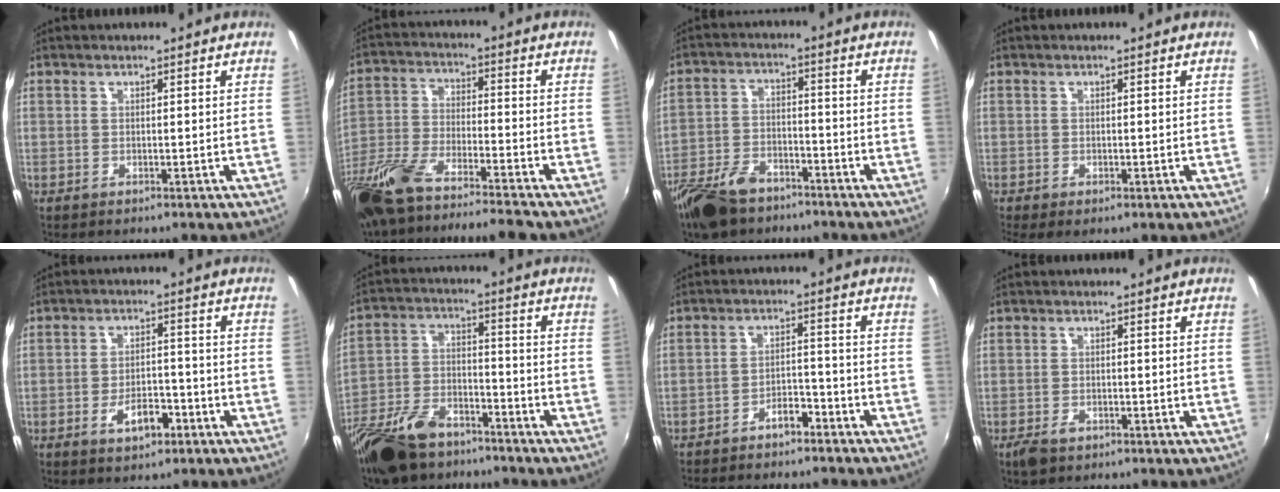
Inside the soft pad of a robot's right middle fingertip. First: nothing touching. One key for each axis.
{"total": 18.4, "fx": -15.1, "fy": 2.1, "fz": 10.2, "tx": -0.218, "ty": -0.046, "tz": -0.279}
{"total": 11.8, "fx": -8.6, "fy": 5.8, "fz": 5.6, "tx": -0.138, "ty": -0.008, "tz": -0.158}
{"total": 2.4, "fx": -1.2, "fy": 1.0, "fz": 1.9, "tx": -0.035, "ty": -0.011, "tz": -0.014}
{"total": 5.8, "fx": -3.1, "fy": 2.8, "fz": 4.1, "tx": -0.076, "ty": 0.005, "tz": -0.041}
{"total": 17.7, "fx": -13.3, "fy": 7.9, "fz": 8.6, "tx": -0.190, "ty": -0.014, "tz": -0.233}
{"total": 7.9, "fx": -6.9, "fy": 2.6, "fz": 3.0, "tx": -0.071, "ty": 0.017, "tz": -0.095}
{"total": 3.5, "fx": -2.3, "fy": 1.8, "fz": 1.8, "tx": -0.046, "ty": -0.009, "tz": -0.042}